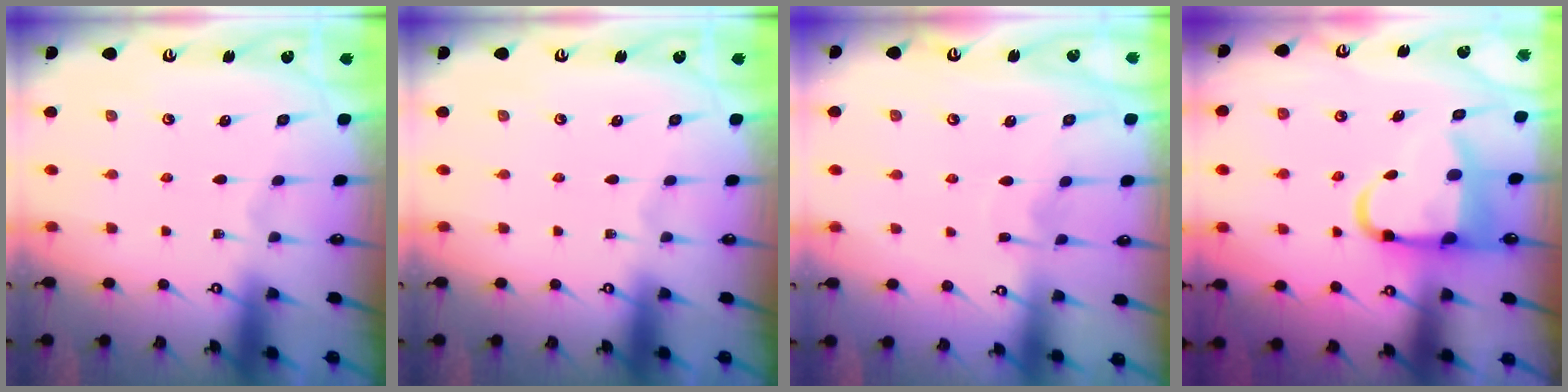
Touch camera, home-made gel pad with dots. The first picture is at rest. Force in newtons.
{"total": 0.0}
{"total": 3.9, "press": 3.8, "slide": 0.3}
{"total": 8.2, "press": 8.0, "slide": 1.7}